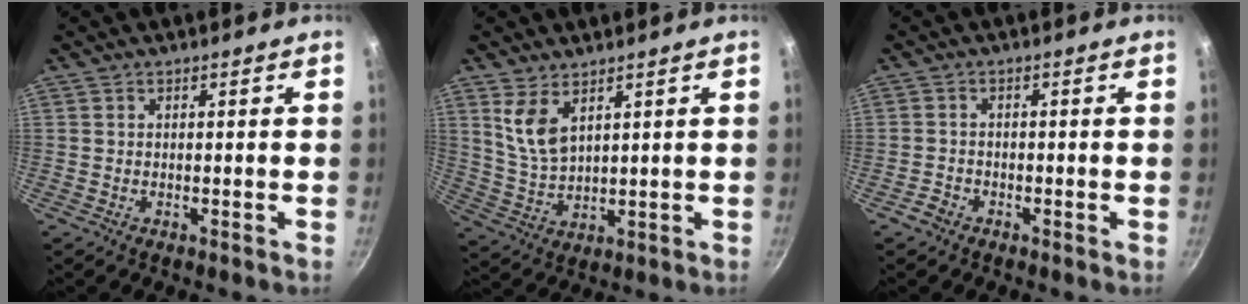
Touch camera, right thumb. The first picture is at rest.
{"total": 6.7, "force": [3.8, 3.3, 4.5], "torque": [-0.082, -0.031, 0.085]}
{"total": 2.0, "force": [-1.5, 1.2, 0.5], "torque": [-0.010, 0.013, -0.028]}